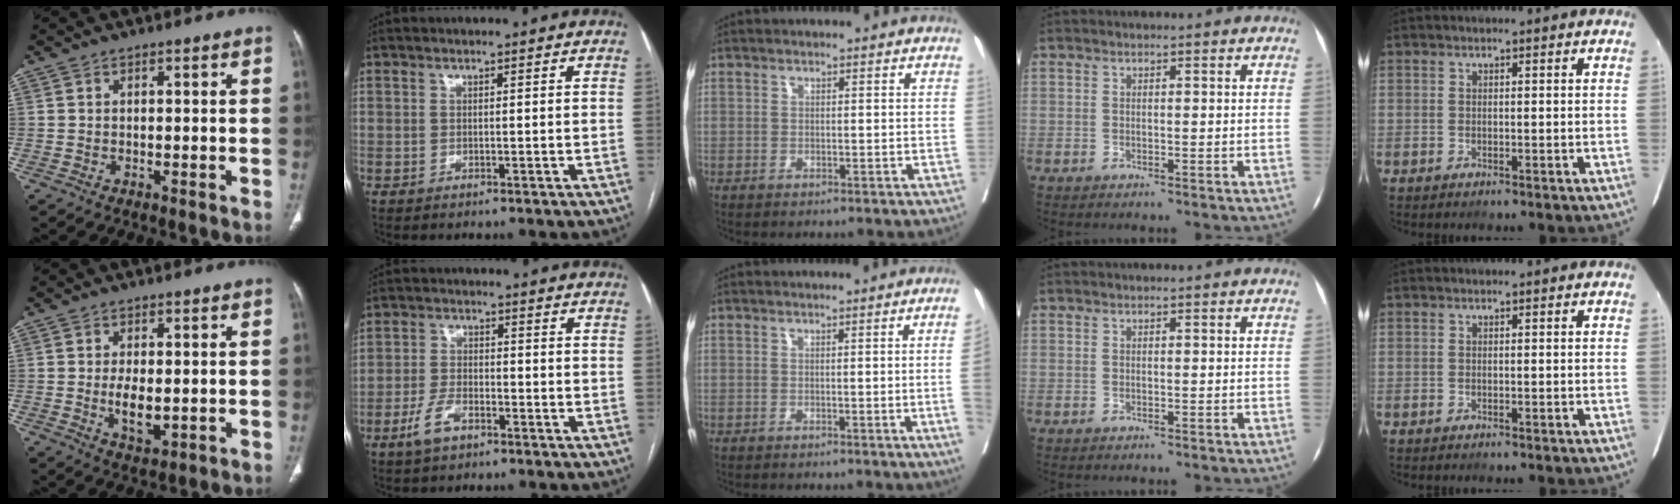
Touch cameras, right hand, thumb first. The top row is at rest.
{"thumb": {"total": 5.4, "force": [-0.6, 2.8, 4.6], "torque": [-0.079, -0.009, -0.008]}, "index": {"total": 5.1, "force": [-3.0, 2.6, 3.3], "torque": [-0.072, 0.000, -0.055]}, "middle": {"total": 3.3, "force": [-0.6, -1.2, 3.0], "torque": [-0.038, -0.006, -0.007]}}